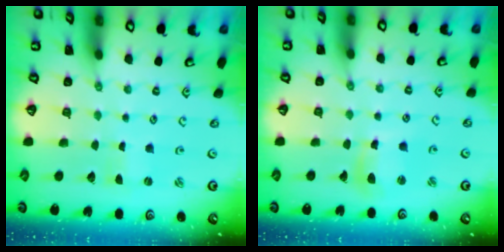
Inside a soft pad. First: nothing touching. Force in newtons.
{"total": 8.0, "press": 7.9, "slide": 1.2}